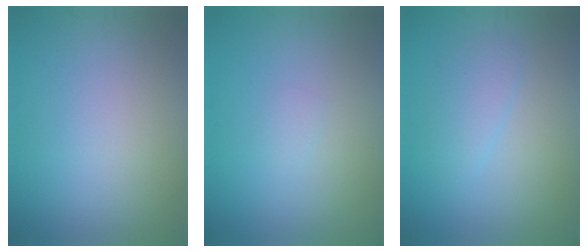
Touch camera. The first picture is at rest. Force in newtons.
{"total": 0.6, "press": 0.6, "slide": 0.1}
{"total": 2.0, "press": 2.0, "slide": 0.1}